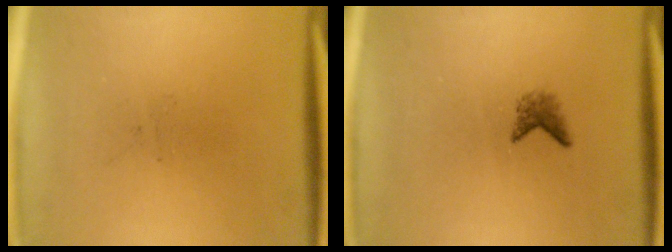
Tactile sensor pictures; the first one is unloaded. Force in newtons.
{"total": 1.4}